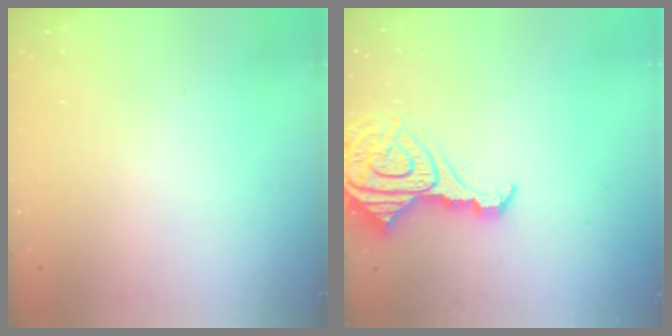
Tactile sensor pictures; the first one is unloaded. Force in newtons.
{"total": 15.8, "press": 15.7, "slide": 1.5}